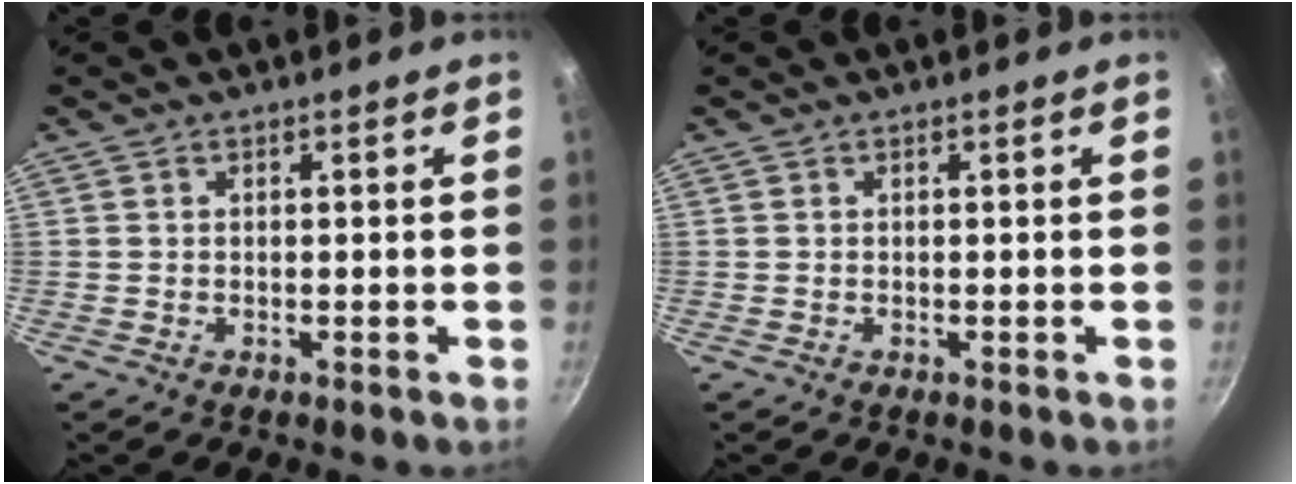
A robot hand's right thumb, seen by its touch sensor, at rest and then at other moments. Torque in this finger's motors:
{"motor_torque": [-0.01, 0.00, 0.02, 0.00, 0.00]}